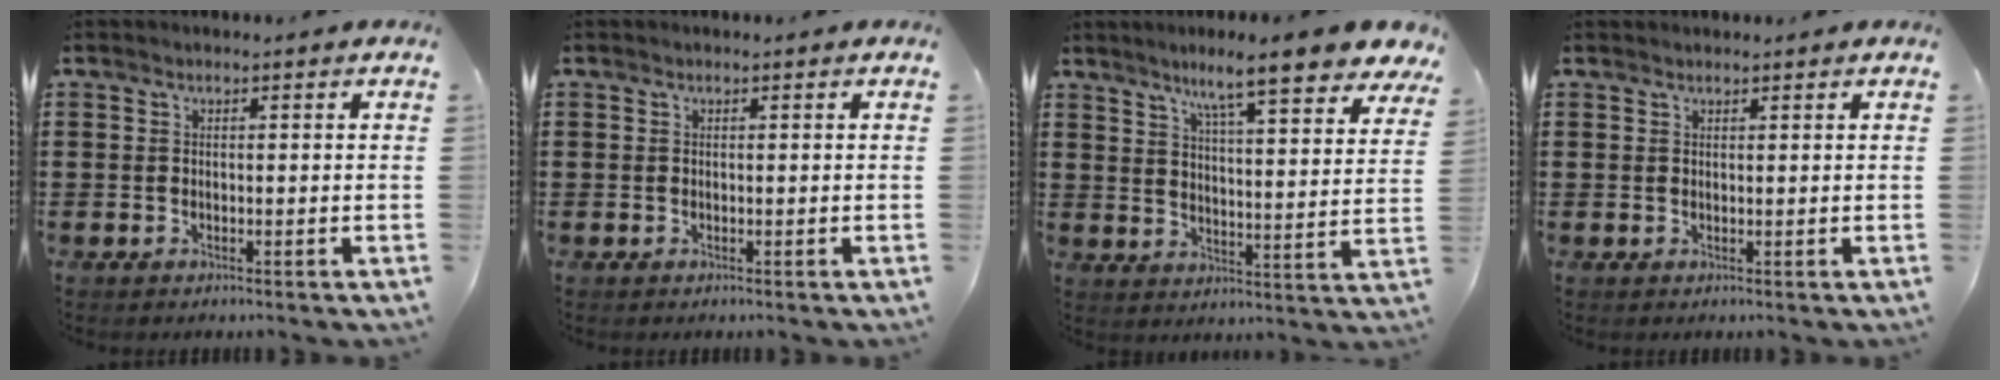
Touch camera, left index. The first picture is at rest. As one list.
[{"total": 0.0}, {"total": 9.2, "force": [7.3, 0.0, 5.6], "torque": [-0.108, -0.038, 0.116]}, {"total": 0.6, "force": [0.5, 0.2, 0.0], "torque": [-0.001, 0.001, 0.011]}]